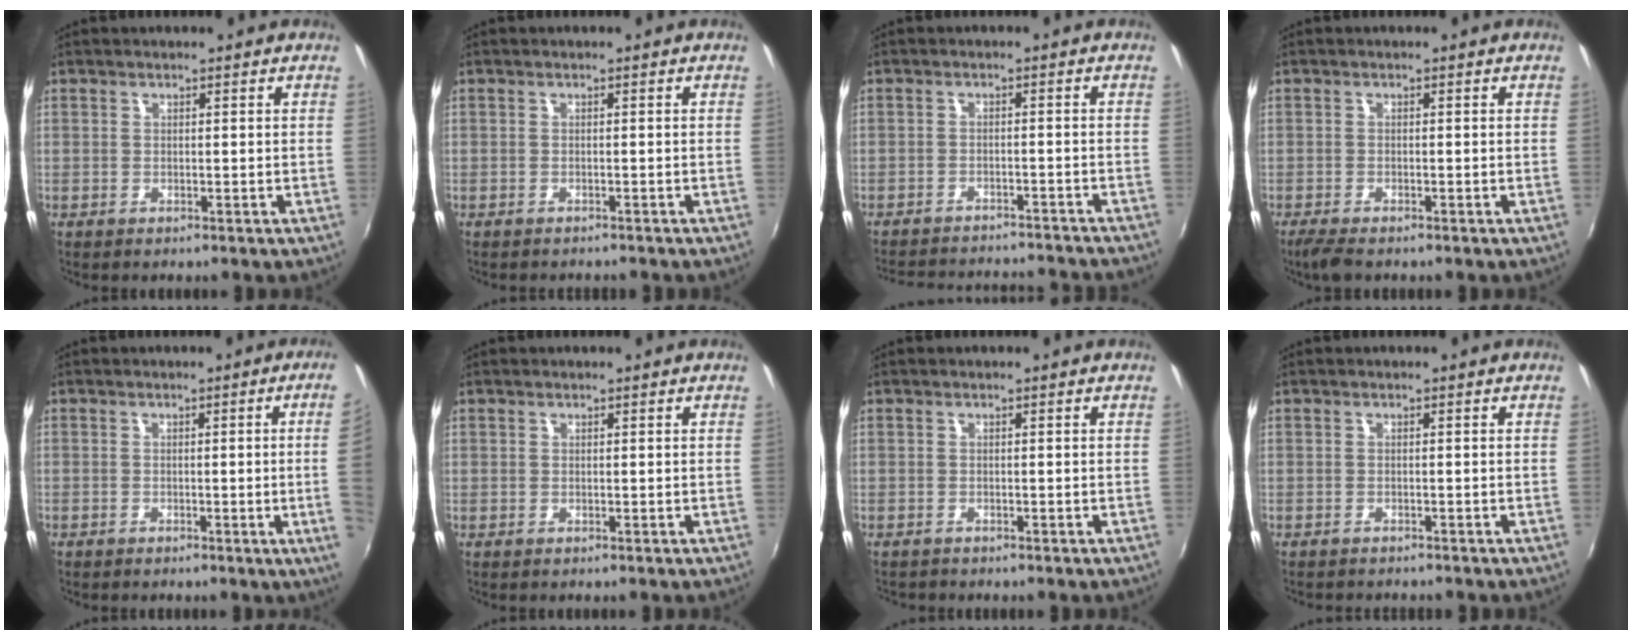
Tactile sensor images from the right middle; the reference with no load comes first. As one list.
[{"total": 2.5, "force": [-2.3, 0.4, 0.8], "torque": [-0.025, -0.016, -0.032]}, {"total": 17.8, "force": [-16.2, 3.1, 6.6], "torque": [-0.128, -0.013, -0.217]}, {"total": 3.6, "force": [-2.8, 0.7, 2.1], "torque": [-0.051, -0.013, -0.050]}, {"total": 6.0, "force": [-0.2, -1.8, 5.8], "torque": [-0.084, -0.015, 0.000]}, {"total": 0.0}, {"total": 1.2, "force": [-1.1, 0.4, 0.1], "torque": [-0.006, -0.001, -0.017]}, {"total": 2.8, "force": [-2.6, 0.3, 0.9], "torque": [-0.027, -0.016, -0.040]}]